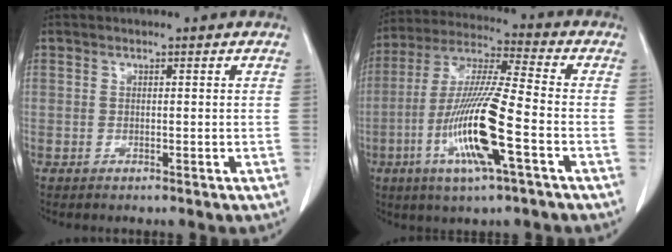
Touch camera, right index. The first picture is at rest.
{"total": 15.1, "force": [-4.9, 0.7, 14.3], "torque": [-0.290, -0.013, -0.097]}